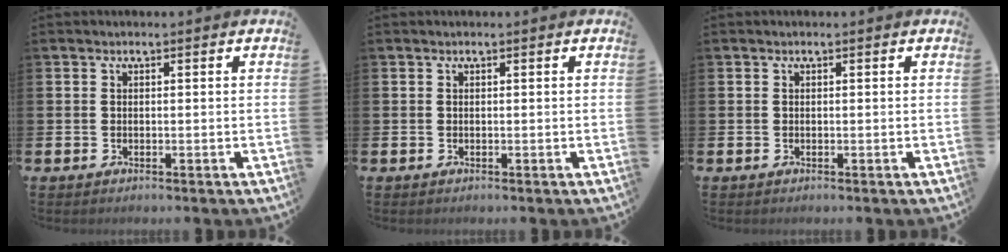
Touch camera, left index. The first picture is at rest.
{"total": 0.0}
{"total": 0.0}